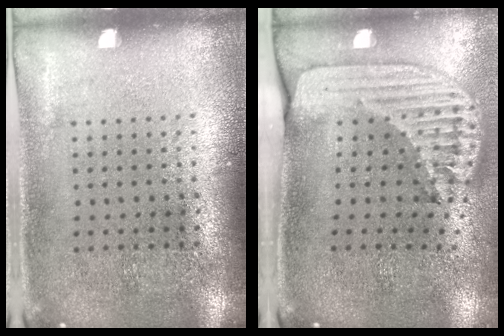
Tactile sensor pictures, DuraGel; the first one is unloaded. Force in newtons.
{"total": 2.5, "press": 1.8, "slide": 1.8}